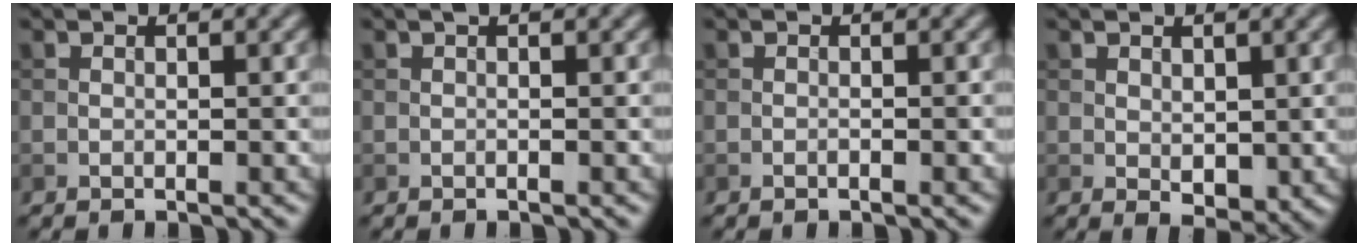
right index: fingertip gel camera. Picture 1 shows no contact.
{"total": 0.5, "force": [-0.1, 0.0, 0.5], "torque": [-0.008, 0.000, -0.002]}
{"total": 0.7, "force": [-0.4, 0.1, 0.6], "torque": [-0.012, 0.000, -0.007]}
{"total": 1.9, "force": [0.4, 1.2, 1.4], "torque": [-0.023, -0.010, 0.015]}